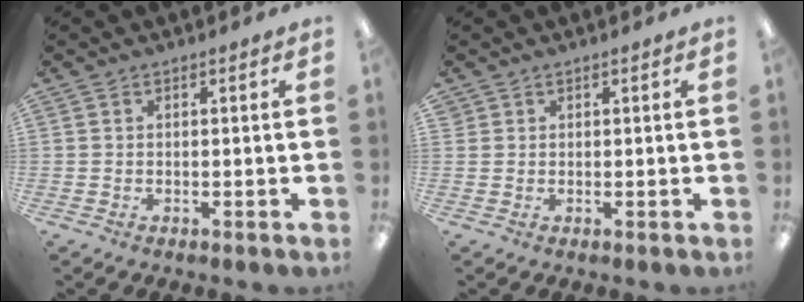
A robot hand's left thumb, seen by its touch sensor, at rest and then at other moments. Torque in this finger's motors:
{"motor_torque": [-0.14, 0.00, -0.25, 0.02, 0.00]}